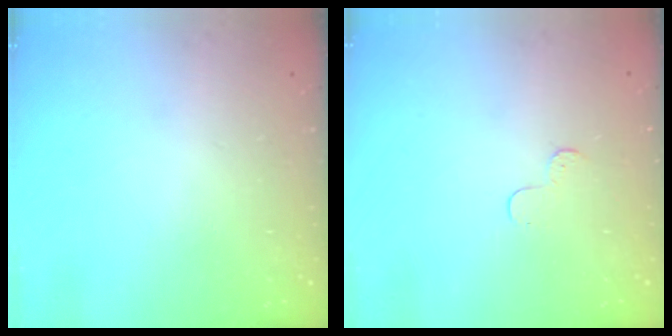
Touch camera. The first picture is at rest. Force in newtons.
{"total": 3.2, "press": 3.2, "slide": 0.3}